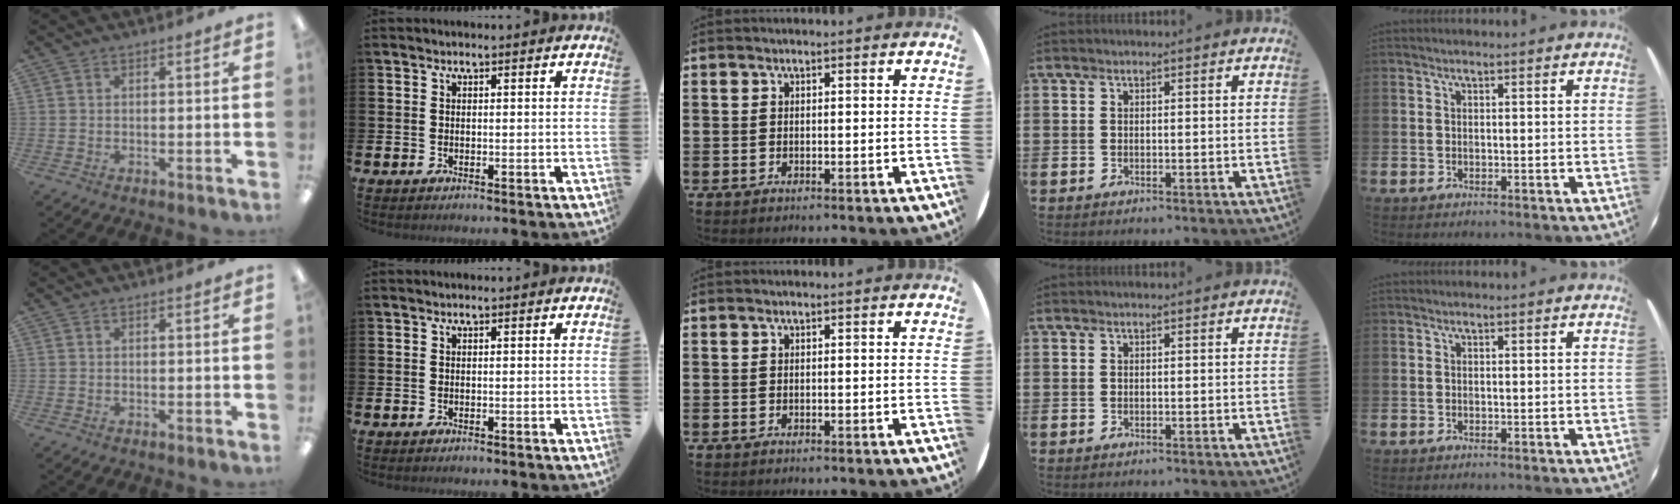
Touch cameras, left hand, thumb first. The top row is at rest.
{}